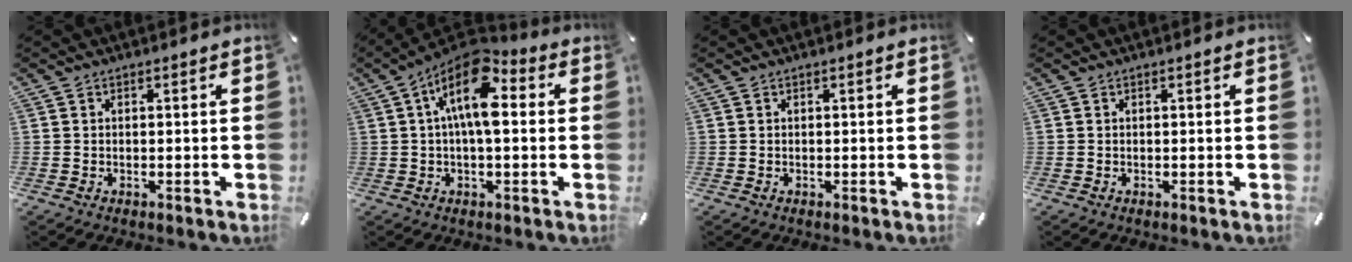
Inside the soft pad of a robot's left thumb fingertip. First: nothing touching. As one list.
[{"total": 13.8, "force": [3.1, 6.4, 11.8], "torque": [-0.204, -0.022, 0.050]}, {"total": 0.0}, {"total": 0.0}]